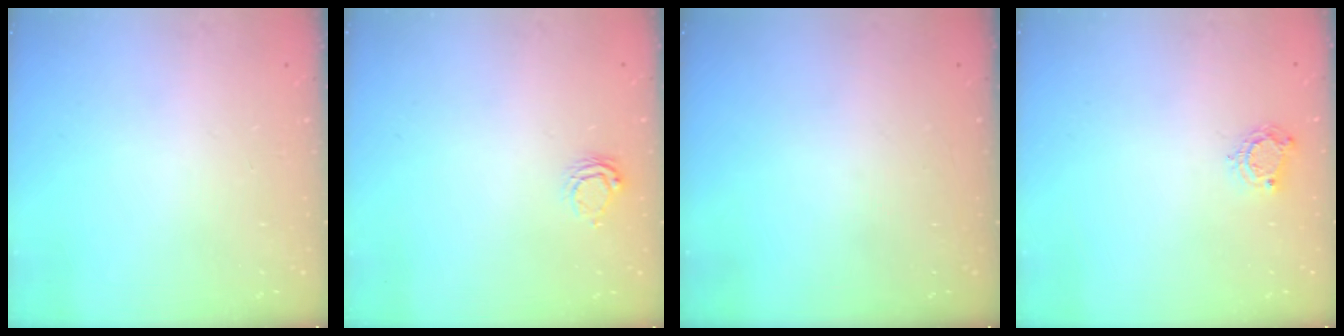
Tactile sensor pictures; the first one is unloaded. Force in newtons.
{"total": 6.2, "press": 6.2, "slide": 0.2}
{"total": 0.0}
{"total": 6.2, "press": 6.1, "slide": 0.4}